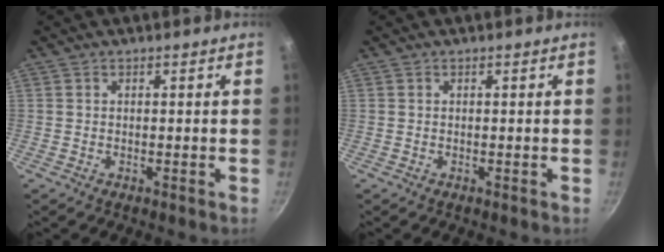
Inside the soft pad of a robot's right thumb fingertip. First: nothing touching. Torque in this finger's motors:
{"motor_torque": [-0.18, 0.18, 0.00, 0.00, 0.03]}